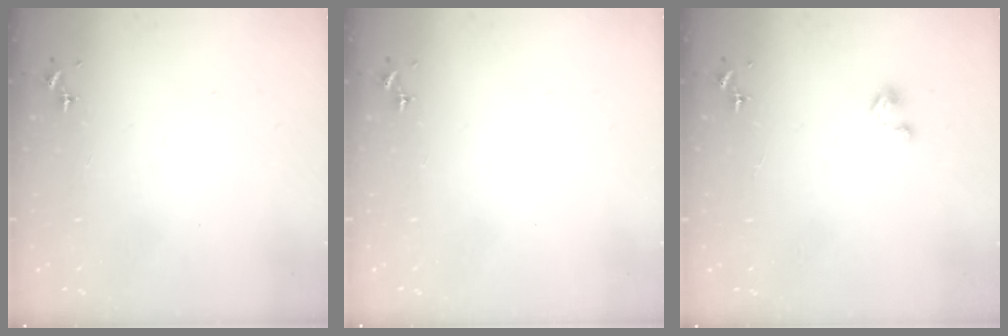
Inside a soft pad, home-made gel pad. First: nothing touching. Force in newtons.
{"total": 0.0}
{"total": 1.8, "press": 1.8, "slide": 0.2}